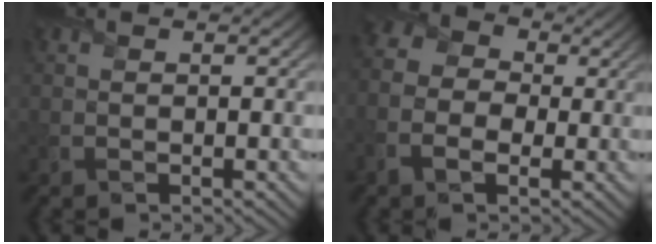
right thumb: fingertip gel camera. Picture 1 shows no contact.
{"total": 7.2, "force": [-1.6, 5.3, 4.6], "torque": [-0.100, -0.002, -0.036]}